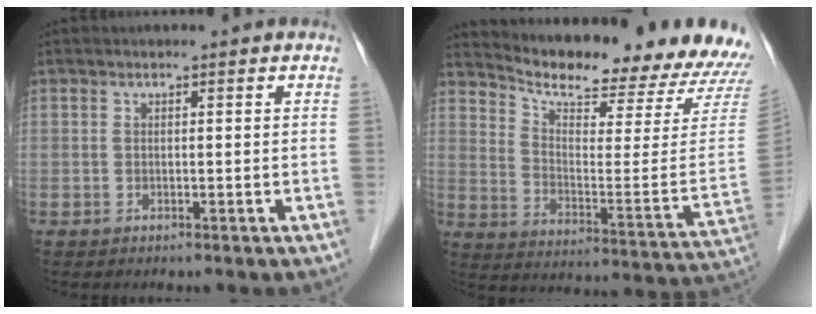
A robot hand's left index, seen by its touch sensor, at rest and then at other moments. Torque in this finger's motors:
{"motor_torque": [0.63, -0.93, 0.23, 0.03]}